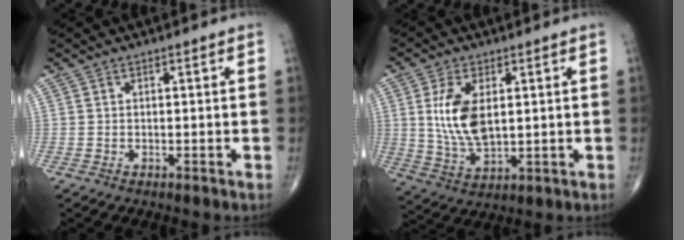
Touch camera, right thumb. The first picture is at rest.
{"total": 10.4, "force": [2.0, 5.4, 8.7], "torque": [-0.169, -0.015, 0.048]}